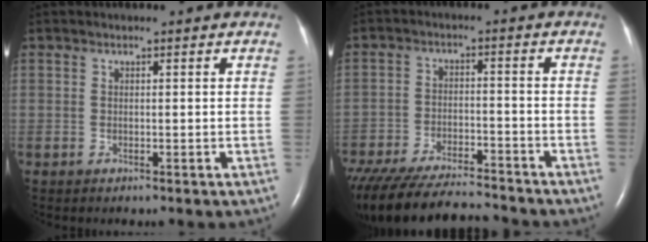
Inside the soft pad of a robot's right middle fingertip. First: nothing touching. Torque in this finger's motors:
{"motor_torque": [1.08, -1.07, 0.25, 0.10]}